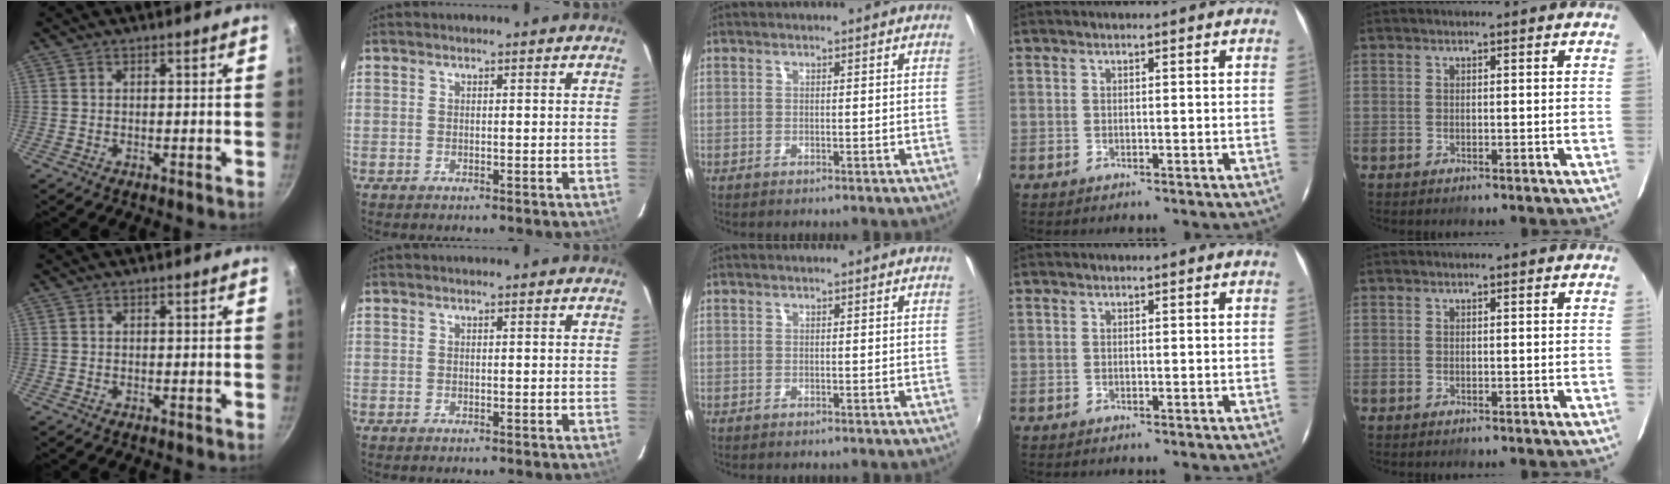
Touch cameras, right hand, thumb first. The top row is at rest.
{}